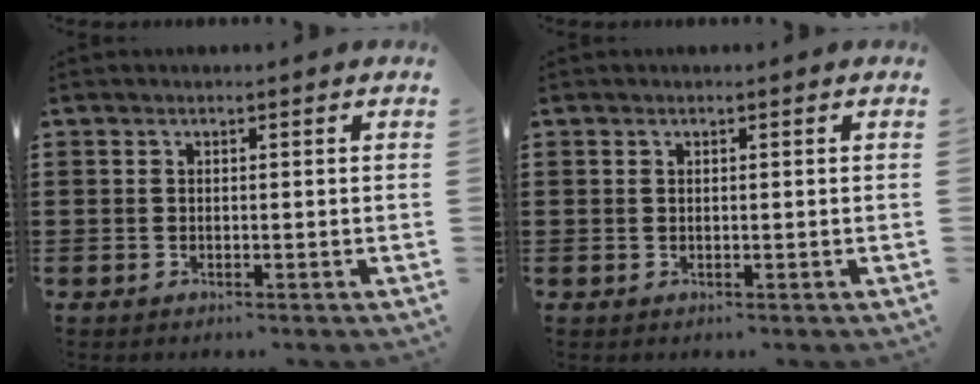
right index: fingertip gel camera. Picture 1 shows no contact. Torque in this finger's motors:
{"motor_torque": [0.35, 1.79, -0.02, 0.01]}